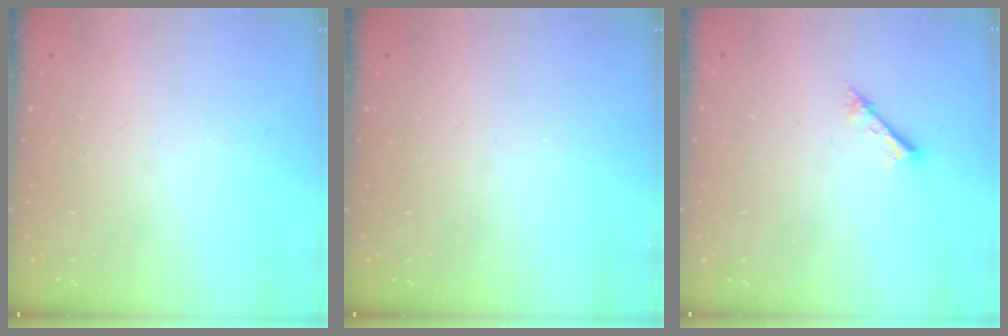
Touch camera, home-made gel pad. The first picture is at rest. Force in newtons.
{"total": 0.0}
{"total": 1.5, "press": 1.5, "slide": 0.1}